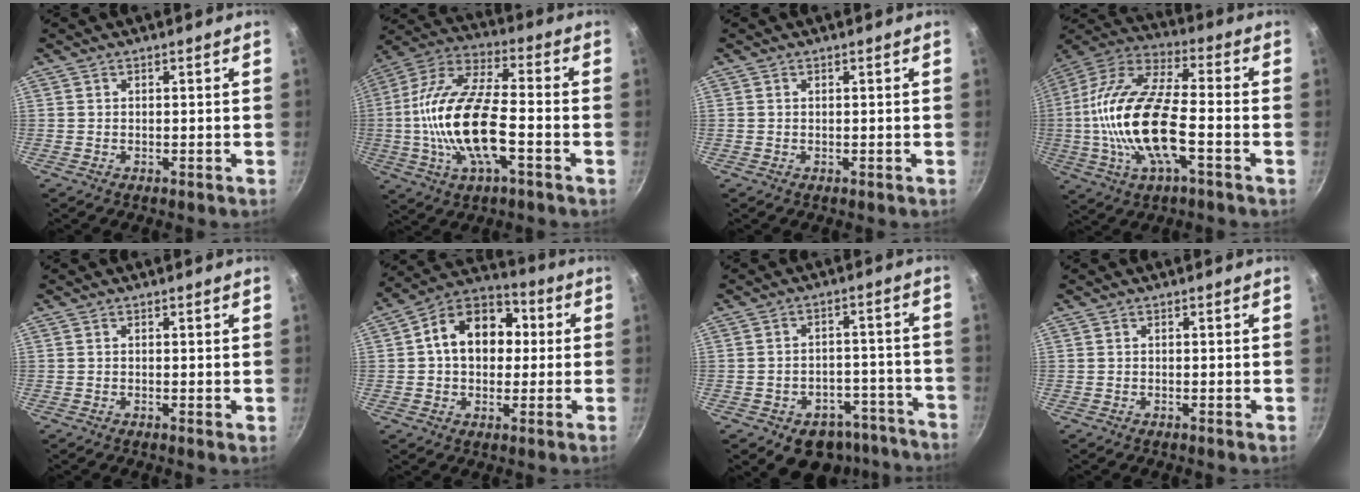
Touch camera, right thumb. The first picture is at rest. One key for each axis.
{"total": 19.2, "fx": -3.7, "fy": 7.6, "fz": 17.2, "tx": -0.330, "ty": 0.032, "tz": -0.085}
{"total": 0.0}
{"total": 20.6, "fx": -3.8, "fy": 8.1, "fz": 18.5, "tx": -0.364, "ty": 0.032, "tz": -0.087}
{"total": 0.6, "fx": 0.2, "fy": 0.2, "fz": 0.5, "tx": -0.008, "ty": -0.001, "tz": 0.001}
{"total": 15.0, "fx": 1.9, "fy": 11.1, "fz": 9.9, "tx": -0.117, "ty": 0.029, "tz": 0.010}
{"total": 13.5, "fx": -9.5, "fy": 8.5, "fz": 4.4, "tx": -0.005, "ty": 0.069, "tz": -0.103}
{"total": 0.0}